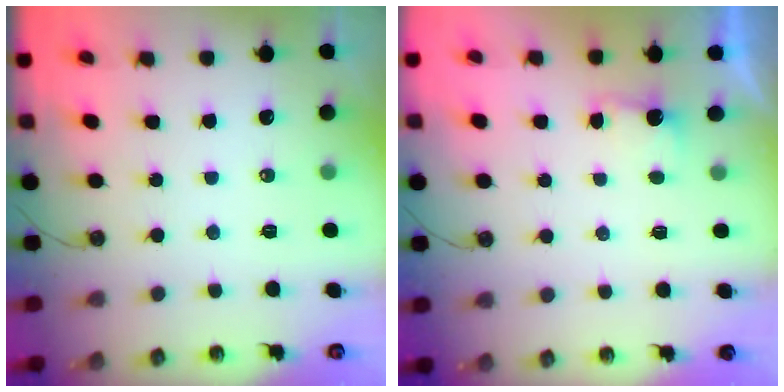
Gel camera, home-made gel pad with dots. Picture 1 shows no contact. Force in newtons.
{"total": 2.2, "press": 1.9, "slide": 1.0}